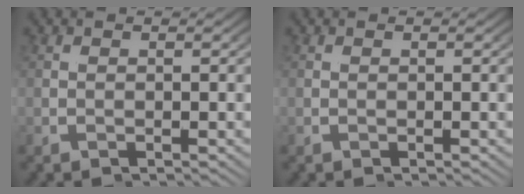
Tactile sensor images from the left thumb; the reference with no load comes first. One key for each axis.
{"total": 0.0}